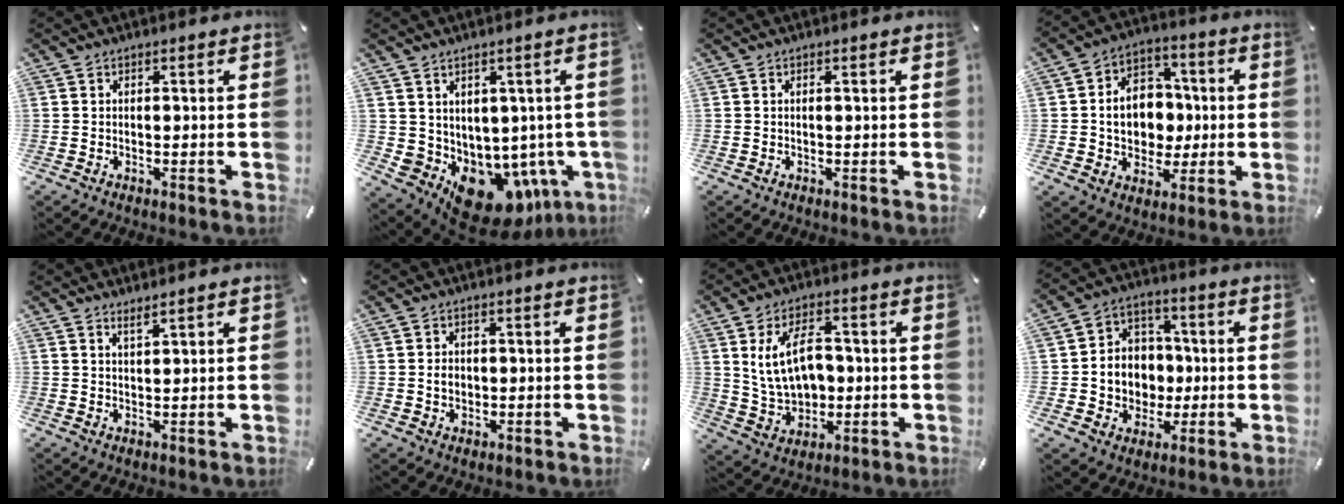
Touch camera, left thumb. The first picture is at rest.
{"total": 10.3, "force": [-5.0, 7.5, 5.0], "torque": [-0.069, -0.013, -0.070]}
{"total": 0.9, "force": [0.1, 0.1, 0.9], "torque": [-0.016, 0.000, 0.001]}
{"total": 11.8, "force": [-0.5, 9.9, 6.4], "torque": [-0.110, 0.016, -0.002]}
{"total": 2.0, "force": [1.8, 0.1, 1.0], "torque": [-0.022, -0.003, 0.032]}
{"total": 2.9, "force": [0.0, 2.4, 1.6], "torque": [-0.025, 0.000, -0.002]}
{"total": 12.2, "force": [1.6, 8.5, 8.6], "torque": [-0.163, 0.011, 0.030]}
{"total": 9.7, "force": [-1.2, 9.4, 2.0], "torque": [-0.033, 0.010, -0.012]}